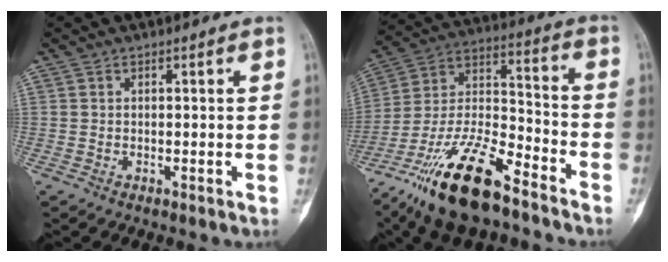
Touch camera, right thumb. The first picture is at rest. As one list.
[{"total": 20.4, "force": [-13.9, 6.8, 13.4], "torque": [-0.265, 0.067, -0.253]}]